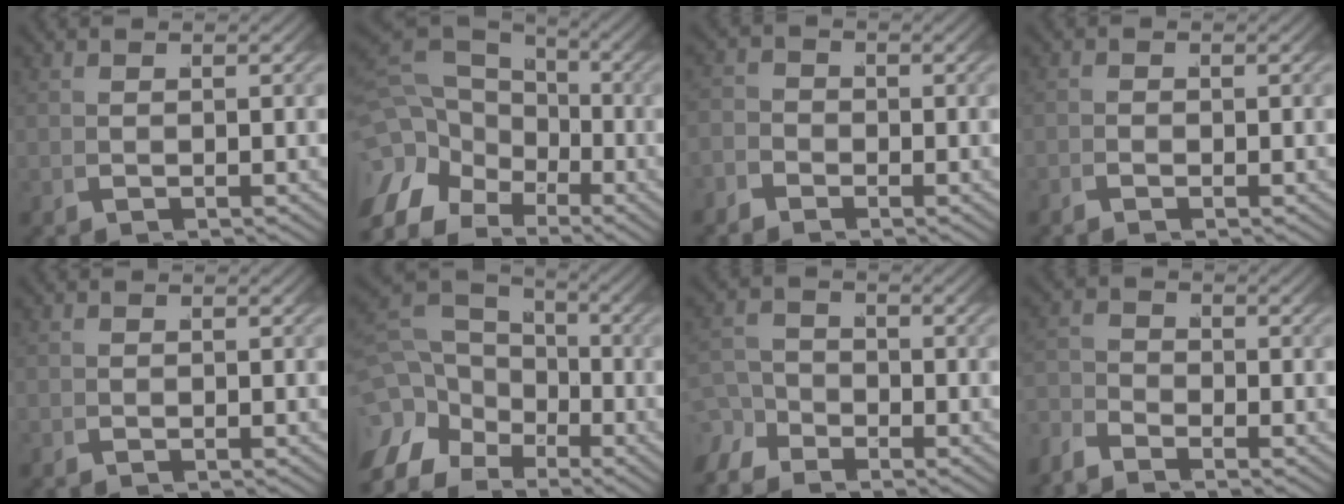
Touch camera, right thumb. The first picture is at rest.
{"total": 8.8, "force": [-0.6, 6.7, 5.6], "torque": [-0.094, -0.016, -0.003]}
{"total": 1.7, "force": [-1.3, 1.1, 0.1], "torque": [0.008, -0.005, -0.028]}
{"total": 0.5, "force": [-0.5, 0.0, -0.1], "torque": [0.008, 0.000, -0.017]}
{"total": 0.0}
{"total": 8.0, "force": [-1.3, 6.1, 5.0], "torque": [-0.075, -0.019, -0.017]}
{"total": 2.3, "force": [-1.7, 1.5, 0.7], "torque": [-0.002, -0.009, -0.033]}
{"total": 1.7, "force": [-1.7, 0.3, 0.3], "torque": [0.006, -0.004, -0.040]}